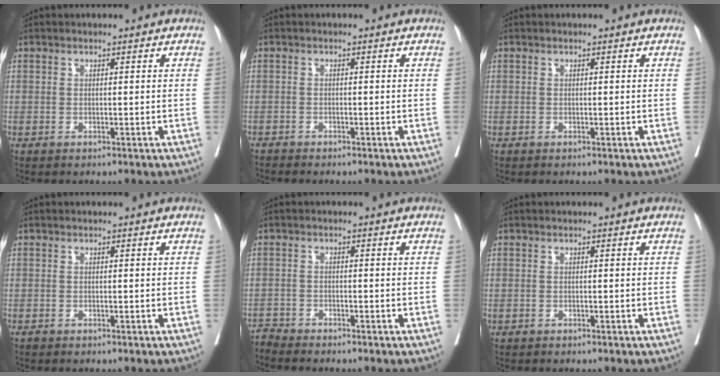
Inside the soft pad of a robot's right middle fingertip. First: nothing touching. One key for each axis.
{"total": 1.0, "fx": -1.0, "fy": 0.0, "fz": -0.1, "tx": -0.001, "ty": -0.003, "tz": -0.021}
{"total": 0.0}
{"total": 0.0}
{"total": 2.3, "fx": -2.1, "fy": -0.6, "fz": -0.7, "tx": 0.017, "ty": -0.014, "tz": -0.042}
{"total": 0.0}